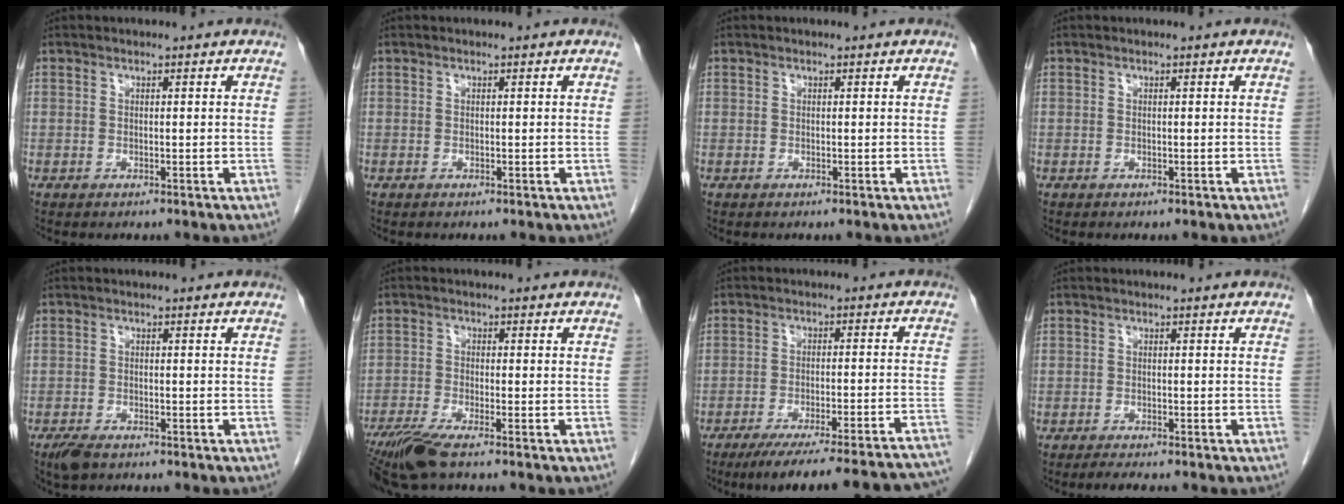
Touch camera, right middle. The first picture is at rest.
{"total": 0.0}
{"total": 0.0}
{"total": 0.0}
{"total": 2.9, "force": [-2.1, 1.2, 1.5], "torque": [-0.032, -0.004, -0.034]}
{"total": 6.3, "force": [-4.7, 0.4, 4.1], "torque": [-0.081, -0.019, -0.089]}
{"total": 24.3, "force": [-22.1, 0.5, 10.0], "torque": [-0.074, -0.020, -0.284]}
{"total": 2.1, "force": [-1.8, 0.4, 1.0], "torque": [-0.022, -0.006, -0.029]}